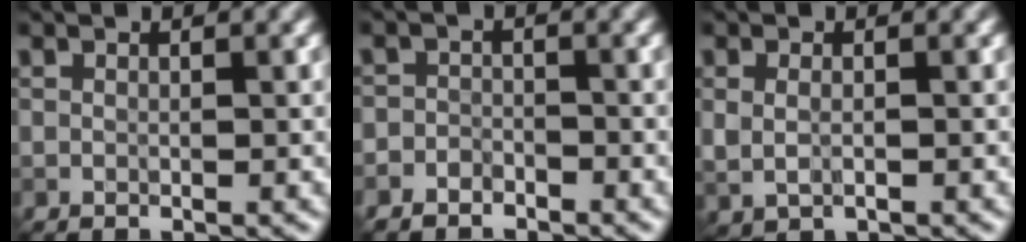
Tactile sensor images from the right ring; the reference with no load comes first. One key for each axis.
{"total": 2.1, "fx": -1.6, "fy": 1.3, "fz": 0.1, "tx": 0.018, "ty": 0.008, "tz": -0.038}
{"total": 1.5, "fx": 0.0, "fy": 1.0, "fz": 1.1, "tx": -0.026, "ty": -0.003, "tz": 0.004}